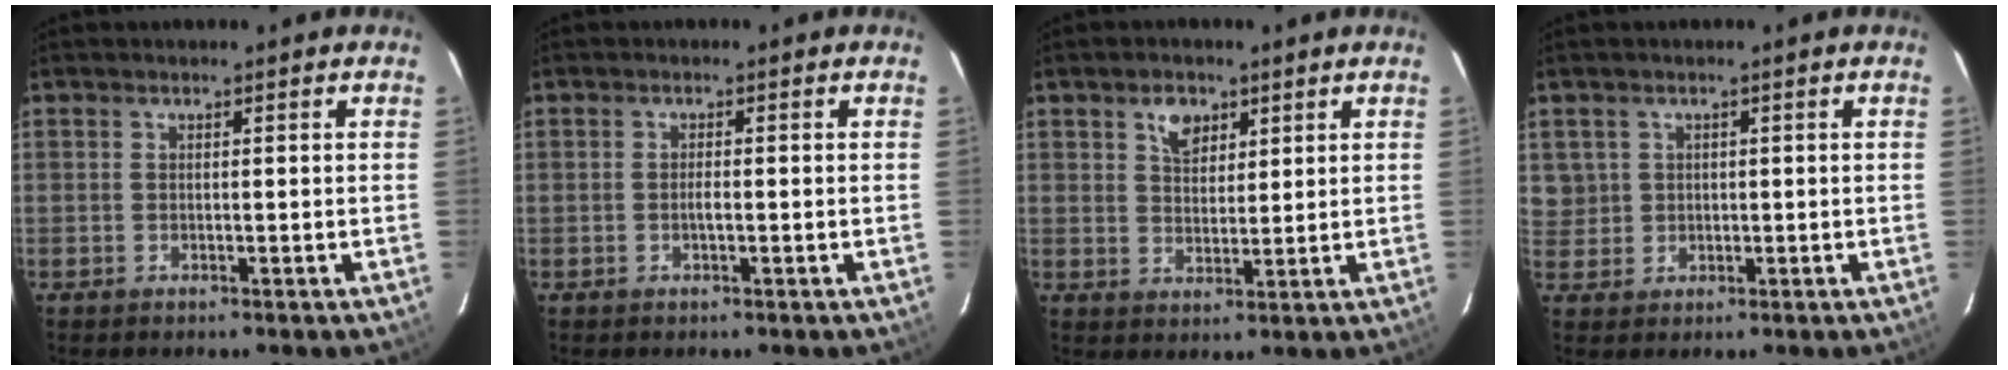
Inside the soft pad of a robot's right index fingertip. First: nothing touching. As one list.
[{"total": 1.2, "force": [-0.3, 0.3, 1.1], "torque": [-0.021, 0.001, -0.006]}, {"total": 5.0, "force": [2.7, 3.2, 2.6], "torque": [-0.033, 0.006, 0.050]}, {"total": 4.0, "force": [1.0, 3.8, 0.4], "torque": [0.001, 0.013, 0.025]}]